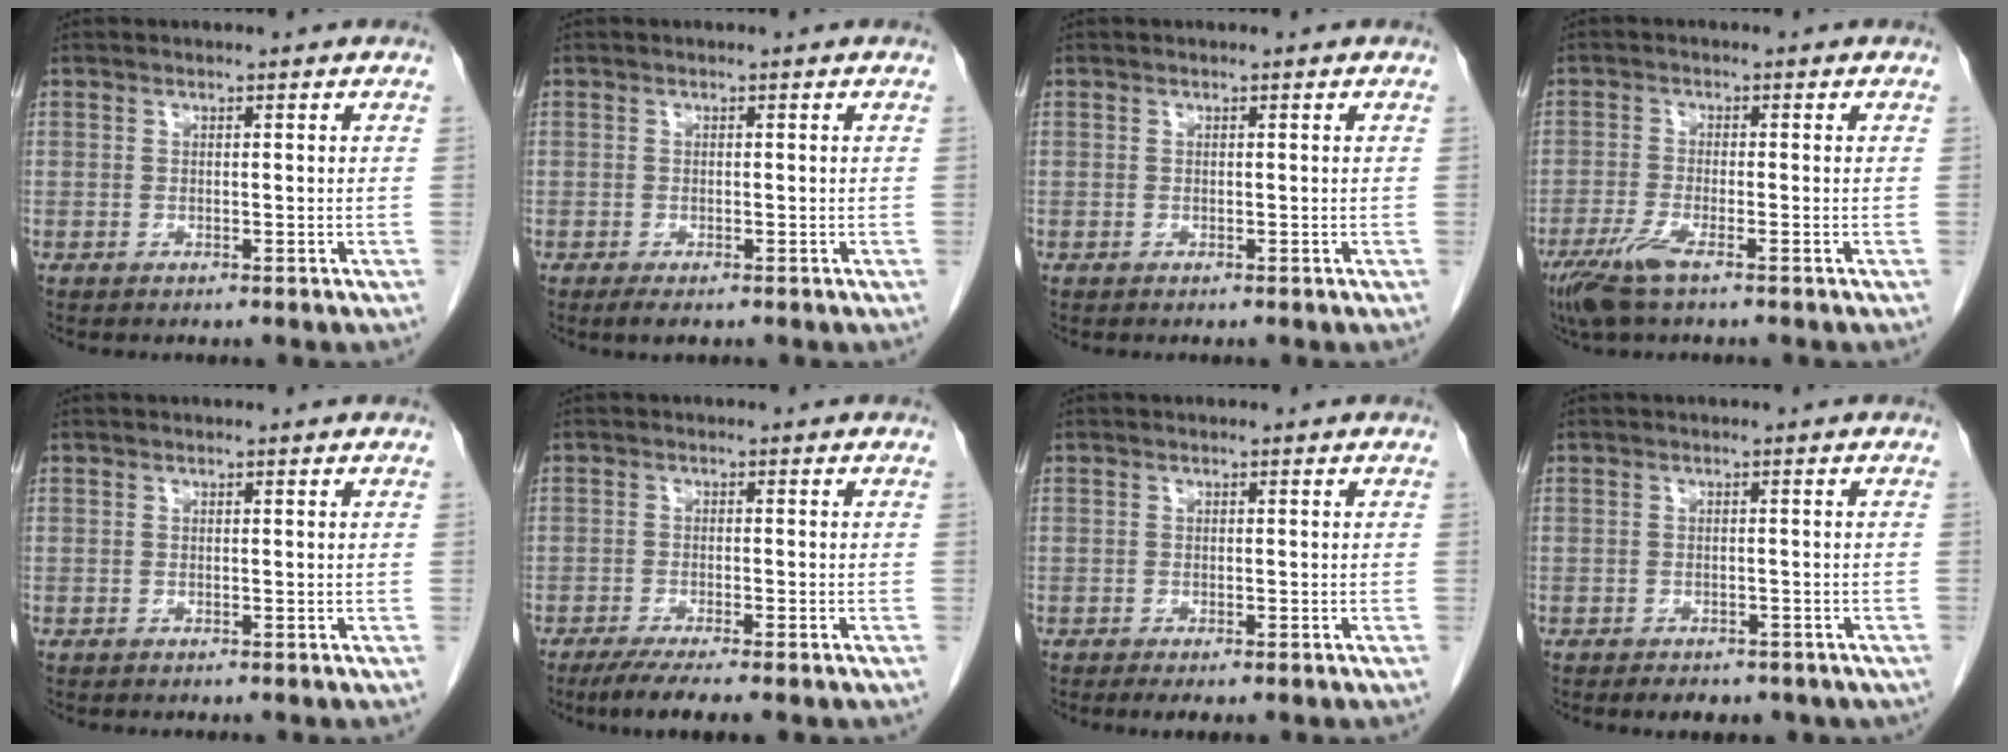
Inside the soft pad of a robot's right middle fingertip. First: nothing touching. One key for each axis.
{"total": 1.7, "fx": -1.2, "fy": 0.5, "fz": 1.2, "tx": -0.021, "ty": -0.005, "tz": -0.017}
{"total": 0.0}
{"total": 5.0, "fx": -3.2, "fy": 0.4, "fz": 3.8, "tx": -0.085, "ty": -0.015, "tz": -0.064}
{"total": 0.0}
{"total": 6.2, "fx": -4.7, "fy": 0.4, "fz": 4.1, "tx": -0.063, "ty": -0.015, "tz": -0.070}
{"total": 2.7, "fx": -1.9, "fy": 0.6, "fz": 1.8, "tx": -0.023, "ty": -0.007, "tz": -0.024}
{"total": 6.9, "fx": -5.2, "fy": 3.4, "fz": 2.9, "tx": -0.028, "ty": 0.005, "tz": -0.056}